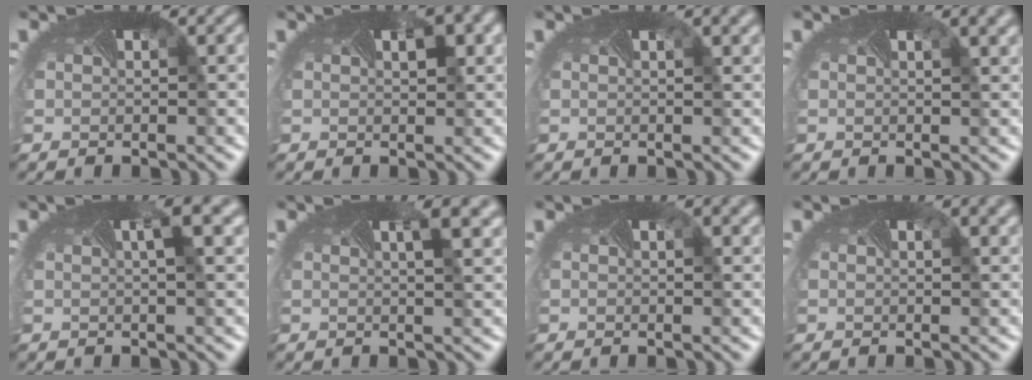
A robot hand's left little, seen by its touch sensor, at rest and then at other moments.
{"total": 2.5, "force": [1.0, 0.8, 2.2], "torque": [-0.030, -0.002, 0.015]}
{"total": 2.6, "force": [1.3, 1.0, 2.0], "torque": [-0.014, 0.006, -0.001]}
{"total": 3.6, "force": [1.8, 1.4, 2.7], "torque": [-0.018, 0.010, 0.004]}
{"total": 3.3, "force": [1.3, 0.7, 3.0], "torque": [-0.030, 0.003, 0.012]}
{"total": 3.9, "force": [1.6, 1.3, 3.3], "torque": [-0.028, 0.002, 0.013]}
{"total": 2.3, "force": [1.2, 1.0, 1.7], "torque": [-0.009, 0.005, -0.002]}
{"total": 2.9, "force": [1.5, 1.2, 2.2], "torque": [-0.013, 0.007, -0.001]}